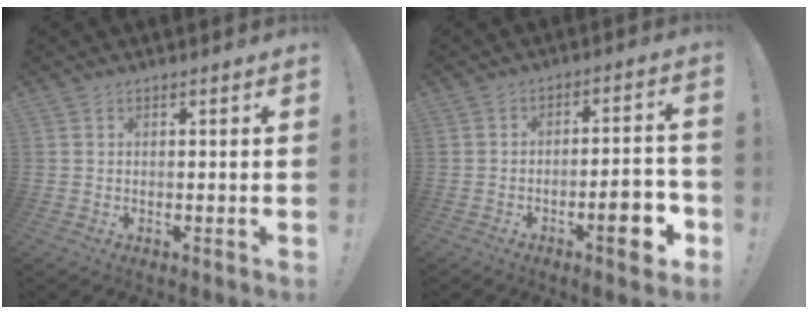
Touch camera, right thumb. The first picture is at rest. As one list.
[{"total": 10.0, "force": [-4.4, 2.6, 8.6], "torque": [-0.104, 0.013, -0.071]}]